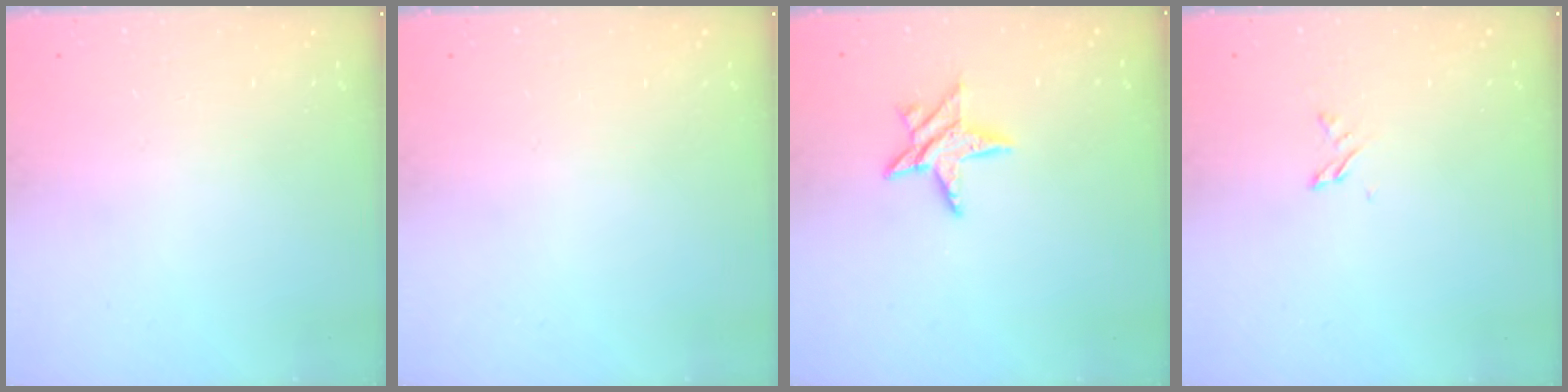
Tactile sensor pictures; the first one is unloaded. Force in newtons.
{"total": 0.0}
{"total": 7.2, "press": 7.2, "slide": 0.1}
{"total": 1.7, "press": 1.7, "slide": 0.3}